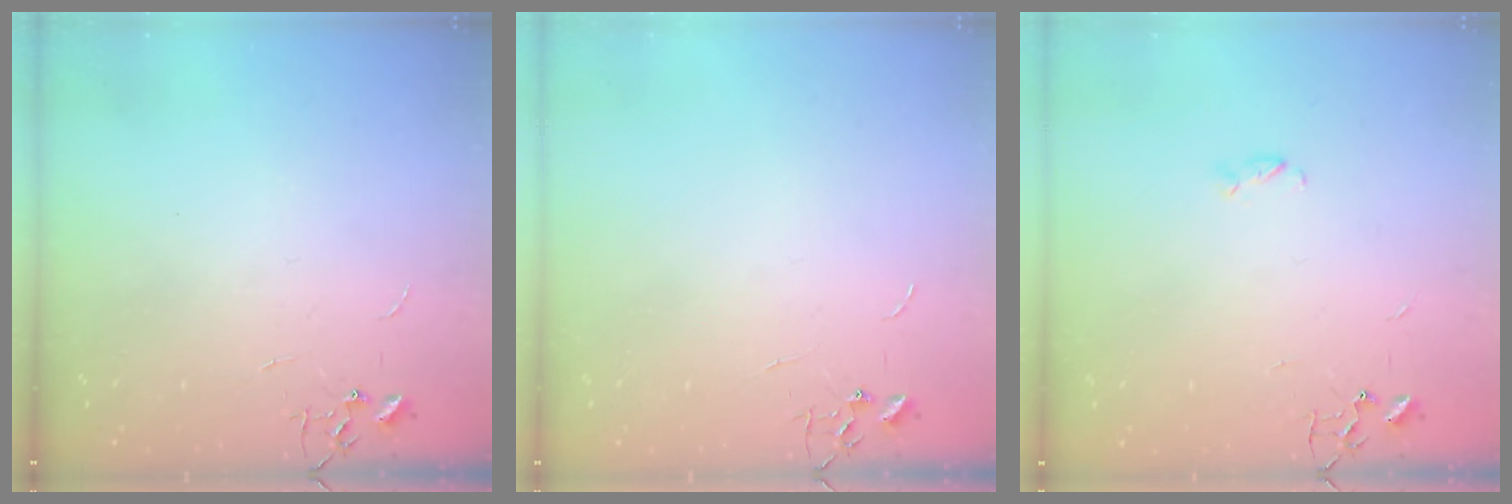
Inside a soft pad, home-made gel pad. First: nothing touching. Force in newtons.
{"total": 0.0}
{"total": 2.9, "press": 2.9, "slide": 0.3}